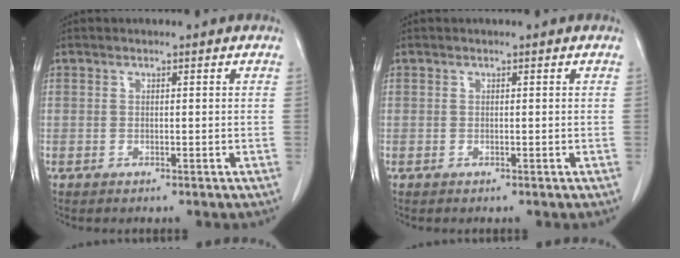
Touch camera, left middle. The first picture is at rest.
{"total": 0.0}